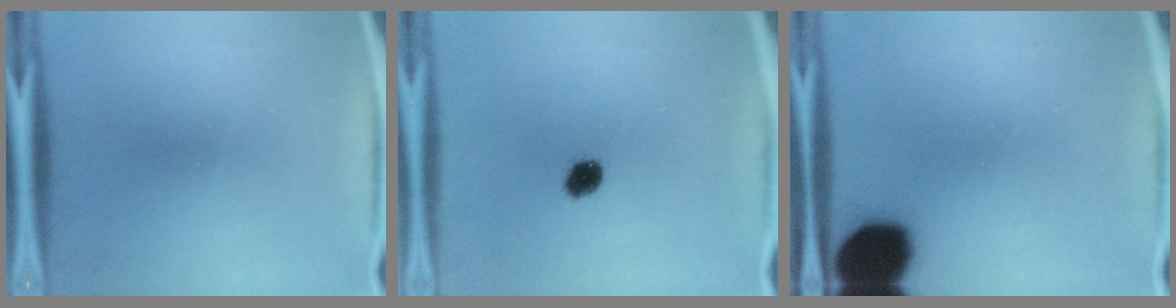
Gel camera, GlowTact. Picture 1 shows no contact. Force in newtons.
{"total": 4.0}
{"total": 18.7}